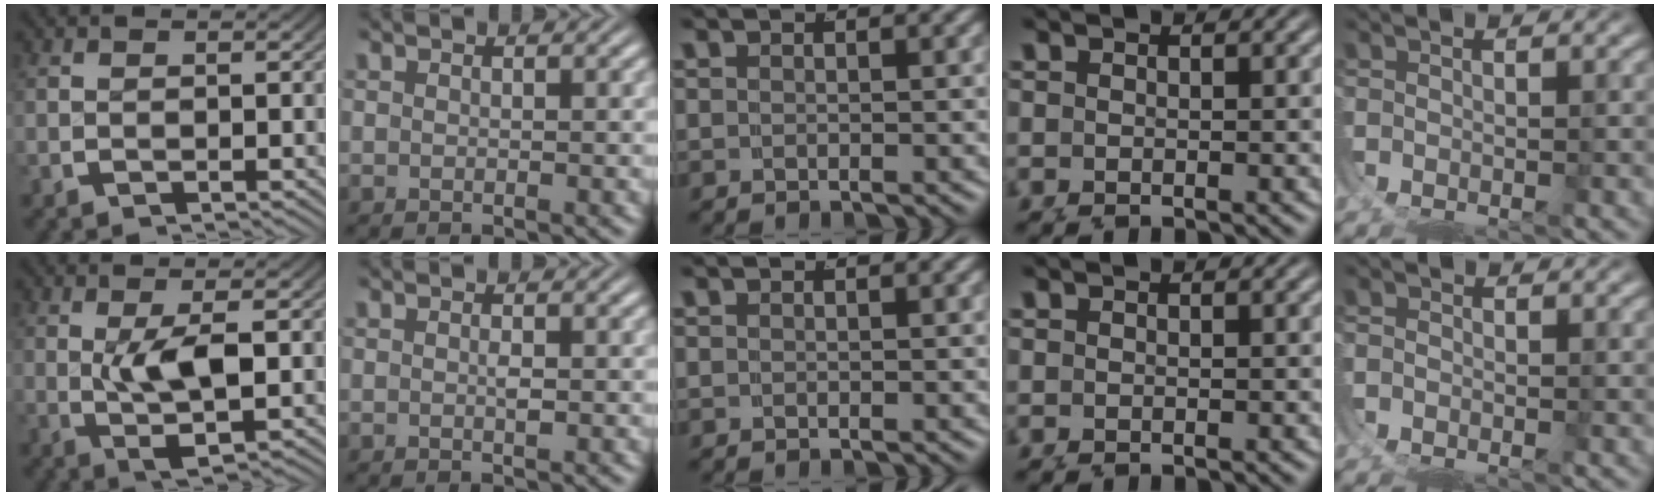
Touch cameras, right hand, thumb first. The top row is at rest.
{"thumb": {"total": 5.2, "force": [0.2, 2.2, 4.7], "torque": [-0.093, -0.014, 0.007]}, "index": {"total": 0.6, "force": [0.0, -0.2, 0.6], "torque": [-0.007, -0.004, -0.001]}, "little": {"total": 0.8, "force": [-0.4, 0.7, 0.2], "torque": [-0.005, 0.000, -0.013]}}